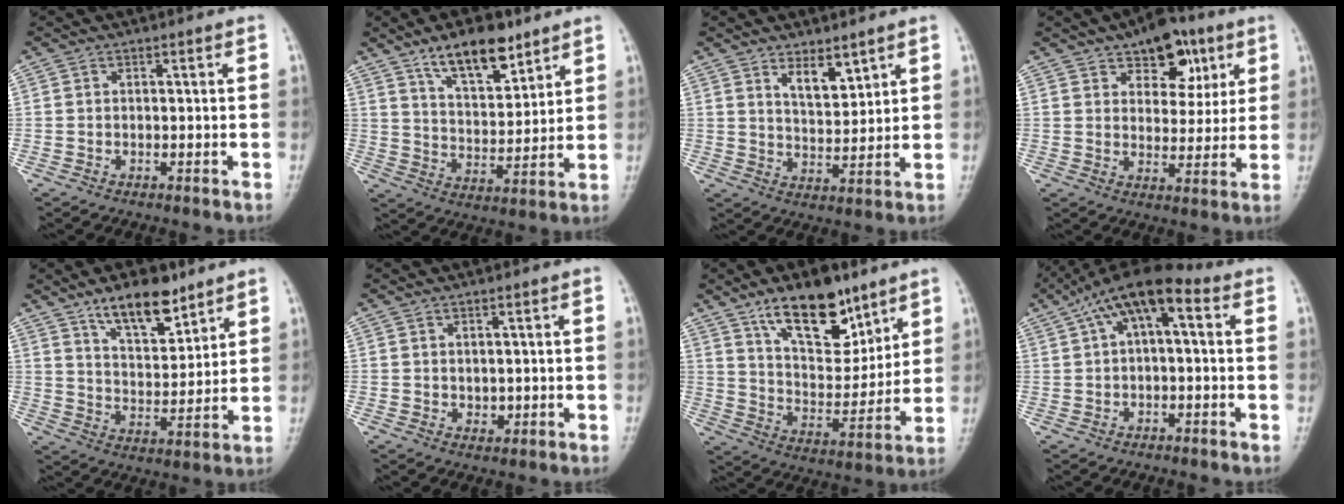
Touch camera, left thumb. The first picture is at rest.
{"total": 12.1, "force": [8.2, 4.9, 7.4], "torque": [-0.097, -0.049, 0.144]}
{"total": 6.0, "force": [3.9, 2.5, 3.8], "torque": [-0.046, -0.036, 0.071]}
{"total": 11.7, "force": [6.2, 6.9, 7.1], "torque": [-0.054, -0.023, 0.088]}
{"total": 11.6, "force": [8.1, 4.7, 6.8], "torque": [-0.086, -0.054, 0.142]}
{"total": 1.6, "force": [0.2, 1.3, 1.0], "torque": [-0.003, -0.003, 0.008]}
{"total": 16.6, "force": [10.8, 7.5, 10.1], "torque": [-0.116, -0.068, 0.190]}
{"total": 10.0, "force": [3.3, 4.1, 8.5], "torque": [-0.134, 0.036, 0.045]}